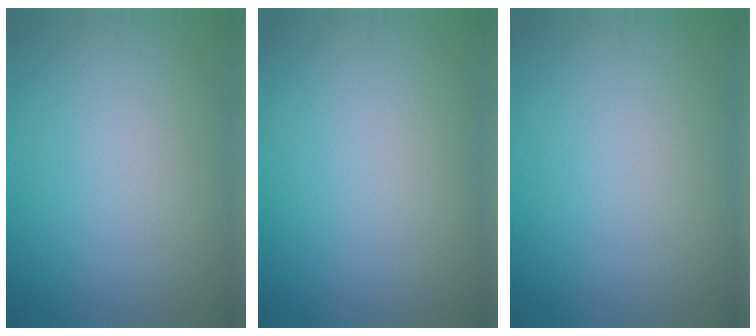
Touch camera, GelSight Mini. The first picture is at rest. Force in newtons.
{"total": 0.0}
{"total": 0.0}